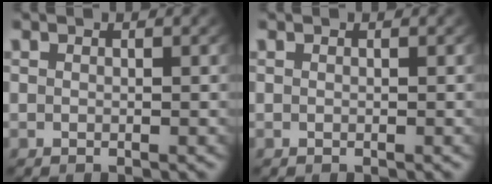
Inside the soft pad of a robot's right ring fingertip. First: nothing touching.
{"total": 0.0}